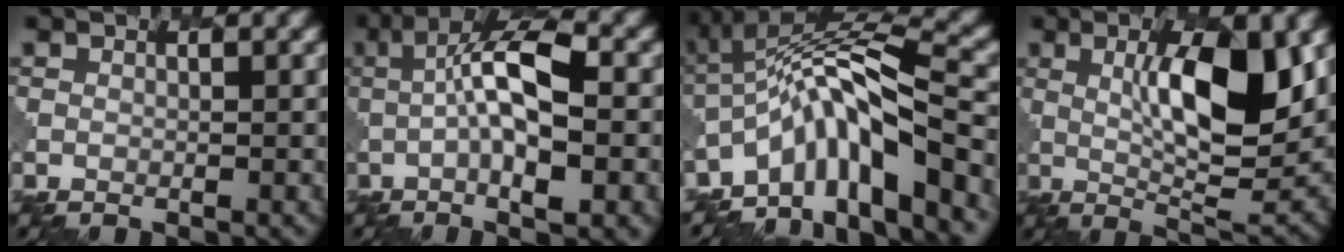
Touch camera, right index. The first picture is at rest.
{"total": 8.7, "force": [-0.5, 2.3, 8.3], "torque": [-0.139, 0.012, -0.008]}
{"total": 9.1, "force": [-4.7, 2.3, 7.4], "torque": [-0.122, 0.016, -0.085]}
{"total": 10.0, "force": [2.0, 2.8, 9.4], "torque": [-0.140, -0.005, 0.044]}